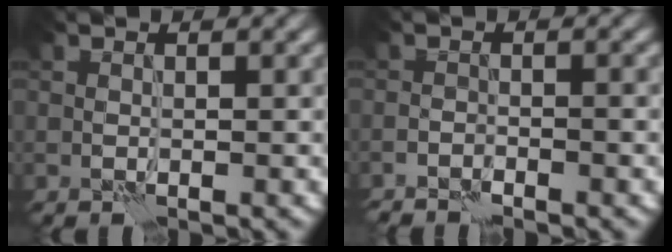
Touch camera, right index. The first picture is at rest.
{"total": 2.0, "force": [-1.9, 0.1, 0.5], "torque": [-0.012, 0.010, -0.036]}